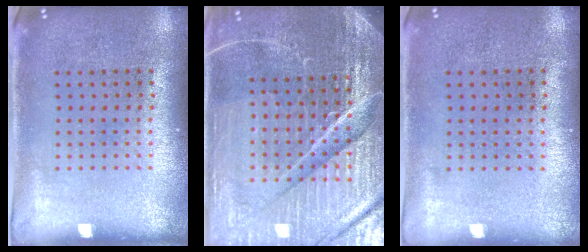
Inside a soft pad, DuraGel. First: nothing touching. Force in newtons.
{"total": 6.3, "press": 5.6, "slide": 2.8}
{"total": 0.0}